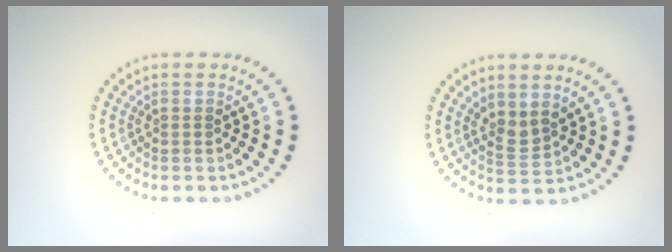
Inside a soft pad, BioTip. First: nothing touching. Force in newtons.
{"total": 1.8, "press": 1.4, "slide": 1.1}